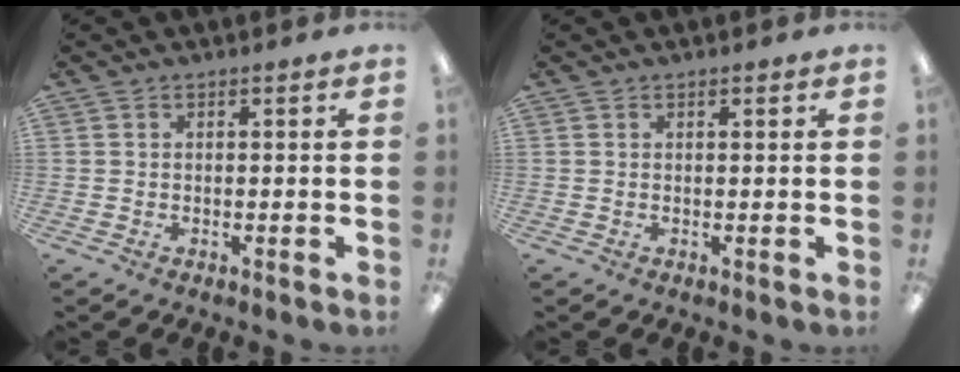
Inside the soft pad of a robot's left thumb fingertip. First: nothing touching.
{"total": 0.8, "force": [0.4, 0.1, 0.6], "torque": [-0.013, 0.001, 0.008]}